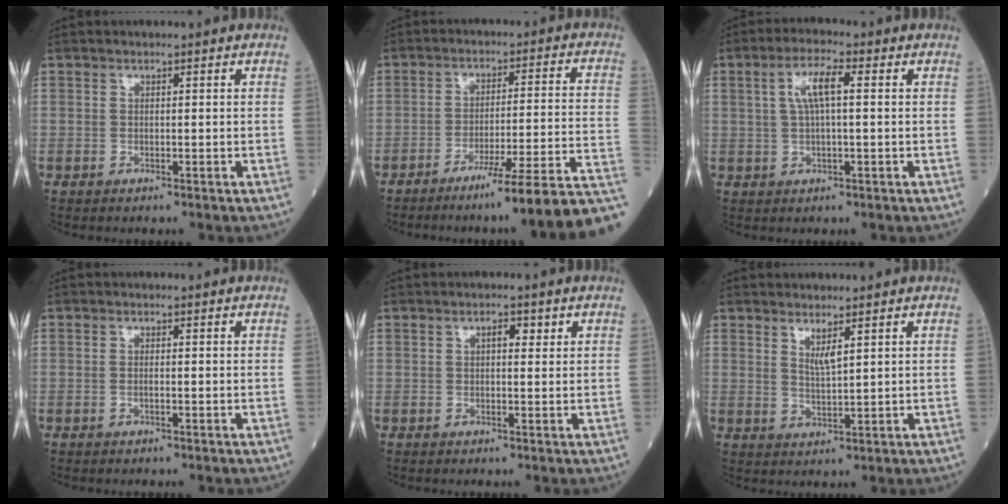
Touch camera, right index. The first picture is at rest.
{"total": 16.9, "force": [-12.7, -1.7, 10.9], "torque": [-0.091, 0.009, -0.186]}
{"total": 5.3, "force": [1.2, 1.0, 5.1], "torque": [-0.104, 0.015, 0.025]}
{"total": 0.7, "force": [-0.2, 0.1, 0.7], "torque": [-0.015, 0.000, -0.003]}
{"total": 1.9, "force": [0.8, 0.9, 1.5], "torque": [-0.023, 0.003, 0.010]}
{"total": 2.8, "force": [1.7, 0.1, 2.2], "torque": [-0.046, -0.011, 0.036]}